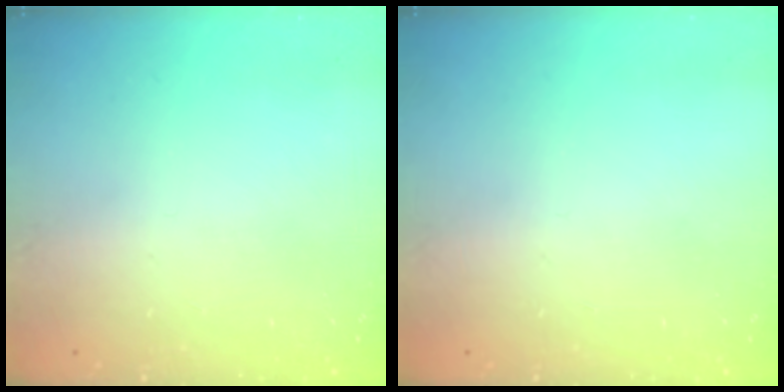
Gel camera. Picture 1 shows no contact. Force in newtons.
{"total": 0.0}